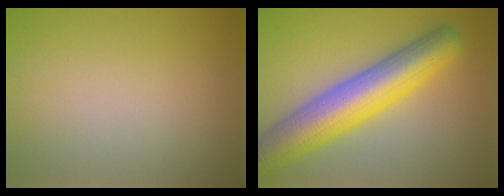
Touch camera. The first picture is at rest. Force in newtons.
{"total": 9.4, "press": 9.4, "slide": 0.3}